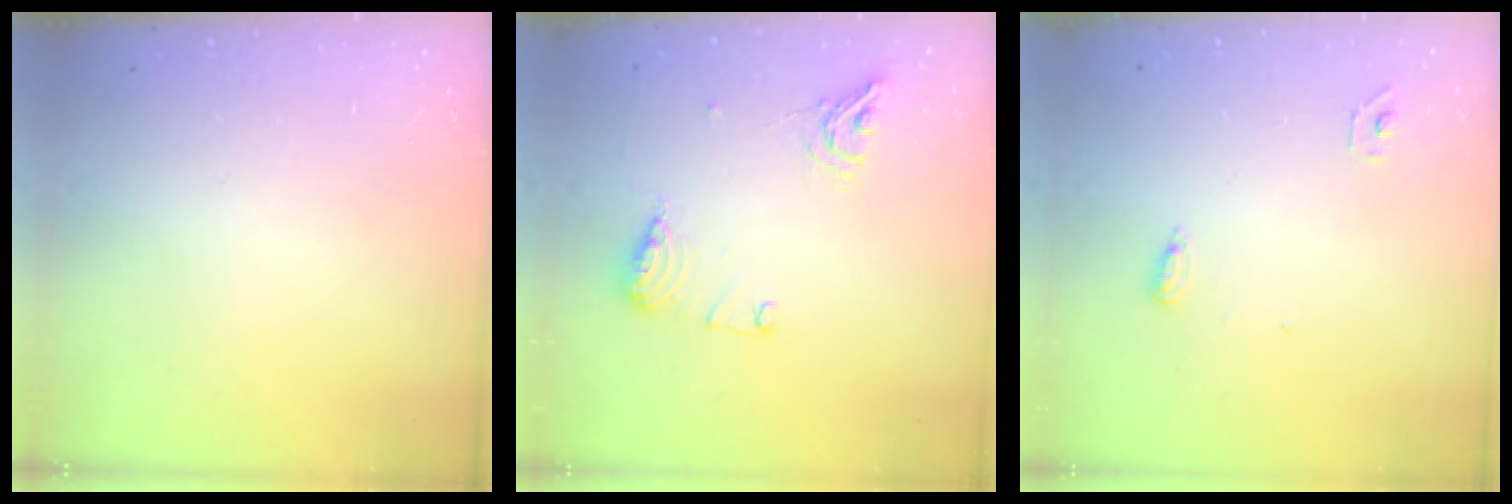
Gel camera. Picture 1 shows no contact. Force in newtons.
{"total": 11.5, "press": 11.4, "slide": 1.1}
{"total": 5.1, "press": 4.9, "slide": 1.4}